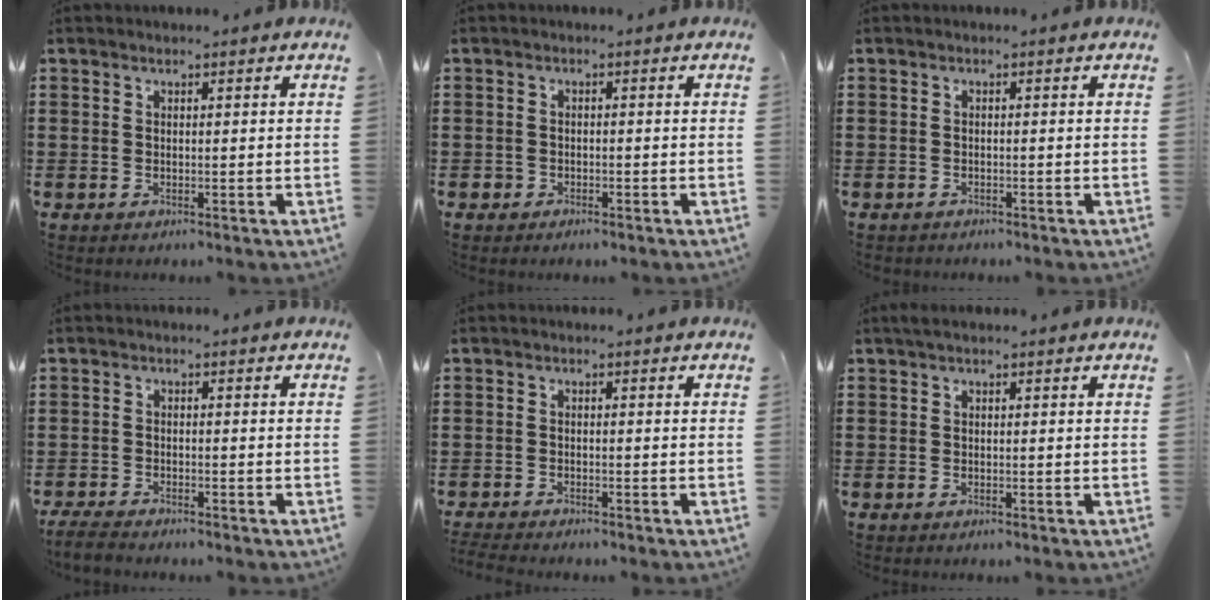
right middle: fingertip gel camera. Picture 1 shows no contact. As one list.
[{"total": 0.9, "force": [-0.7, 0.6, 0.1], "torque": [-0.004, 0.002, -0.015]}, {"total": 0.5, "force": [-0.5, 0.2, -0.1], "torque": [0.000, 0.002, -0.011]}, {"total": 2.1, "force": [-2.0, 0.2, 0.6], "torque": [-0.019, 0.001, -0.043]}, {"total": 1.5, "force": [-1.5, 0.1, 0.2], "torque": [-0.013, -0.003, -0.033]}, {"total": 0.7, "force": [0.2, 0.0, 0.6], "torque": [-0.012, 0.002, 0.004]}]